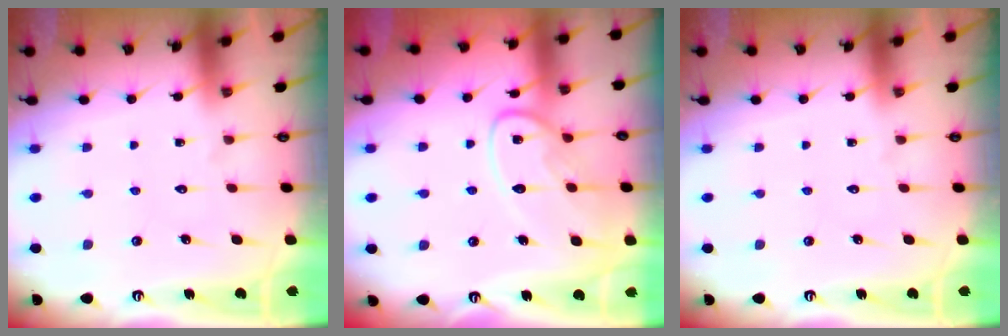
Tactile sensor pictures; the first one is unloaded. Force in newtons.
{"total": 12.4, "press": 12.4, "slide": 1.0}
{"total": 0.0}